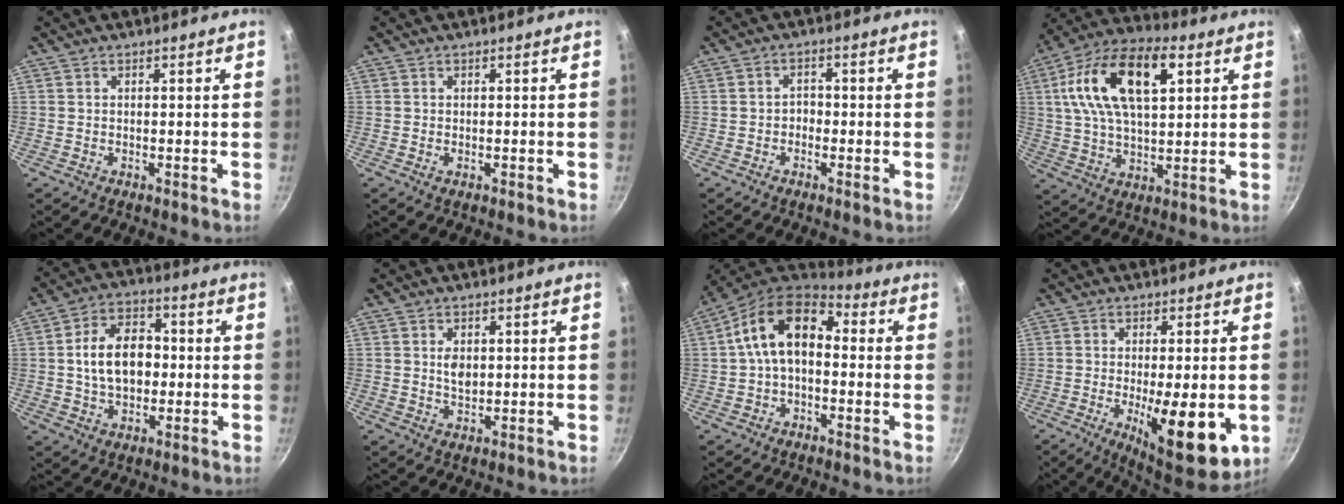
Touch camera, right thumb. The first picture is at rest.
{"total": 0.7, "force": [-0.2, 0.4, 0.5], "torque": [-0.011, 0.003, -0.001]}
{"total": 2.0, "force": [-0.8, 1.6, 0.9], "torque": [0.002, 0.010, -0.020]}
{"total": 19.7, "force": [5.8, 10.0, 16.0], "torque": [-0.287, 0.014, 0.098]}
{"total": 12.0, "force": [0.3, 8.0, 8.9], "torque": [-0.134, 0.019, 0.001]}
{"total": 3.2, "force": [0.6, 2.0, 2.4], "torque": [-0.033, -0.005, 0.013]}
{"total": 14.0, "force": [0.8, 8.8, 10.8], "torque": [-0.168, 0.046, -0.001]}
{"total": 15.3, "force": [-3.6, 5.3, 13.9], "torque": [-0.185, -0.024, -0.037]}